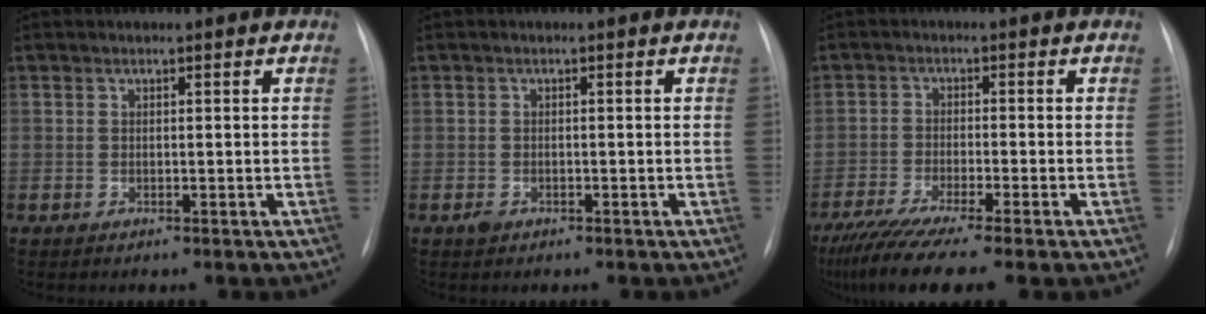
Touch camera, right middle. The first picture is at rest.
{"total": 1.0, "force": [-0.6, 0.7, 0.4], "torque": [-0.007, 0.002, -0.009]}
{"total": 11.2, "force": [-8.7, 0.1, 7.0], "torque": [-0.121, -0.031, -0.142]}